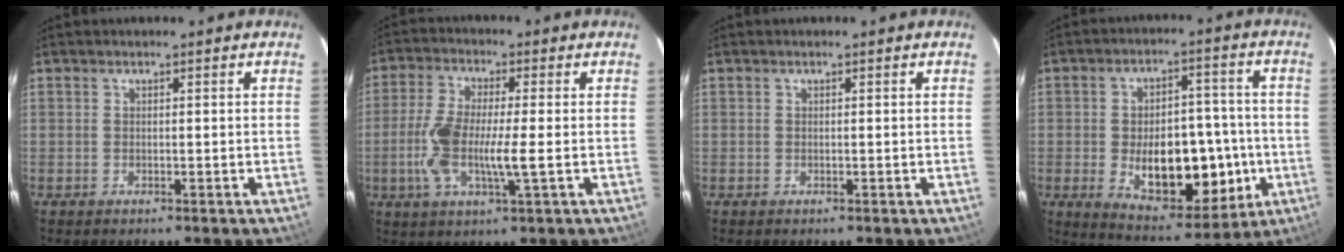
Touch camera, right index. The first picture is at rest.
{"total": 9.5, "force": [-1.4, 1.4, 9.3], "torque": [-0.196, -0.004, -0.030]}
{"total": 0.0}
{"total": 15.6, "force": [-3.0, 7.9, 13.1], "torque": [-0.192, 0.011, -0.028]}